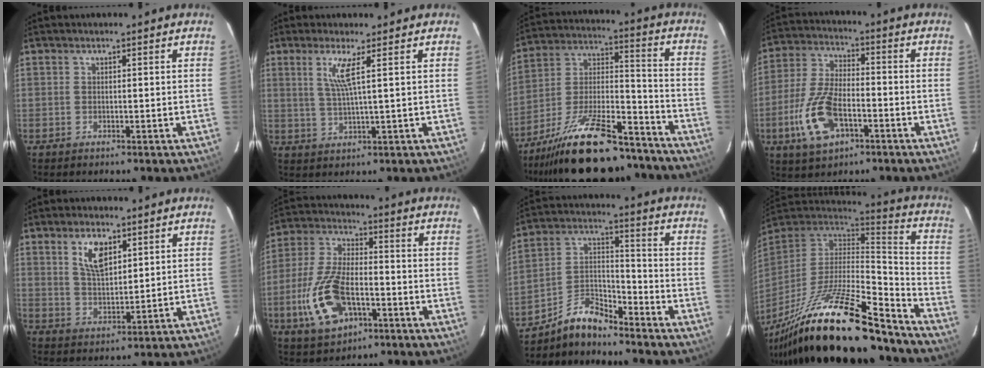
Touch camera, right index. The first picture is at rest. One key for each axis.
{"total": 4.4, "fx": 1.8, "fy": -0.7, "fz": 4.0, "tx": -0.076, "ty": -0.006, "tz": 0.038}
{"total": 25.4, "fx": -19.7, "fy": 7.9, "fz": 13.9, "tx": -0.253, "ty": -0.002, "tz": -0.301}
{"total": 13.1, "fx": -5.2, "fy": 6.4, "fz": 10.1, "tx": -0.226, "ty": -0.003, "tz": -0.093}
{"total": 7.1, "fx": 3.4, "fy": 3.3, "fz": 5.2, "tx": -0.093, "ty": 0.004, "tz": 0.070}
{"total": 15.3, "fx": -5.6, "fy": 7.8, "fz": 11.9, "tx": -0.265, "ty": -0.005, "tz": -0.098}
{"total": 7.9, "fx": -7.0, "fy": 2.5, "fz": 2.8, "tx": -0.067, "ty": 0.038, "tz": -0.142}
{"total": 29.3, "fx": -21.5, "fy": 6.5, "fz": 18.9, "tx": -0.333, "ty": -0.047, "tz": -0.350}